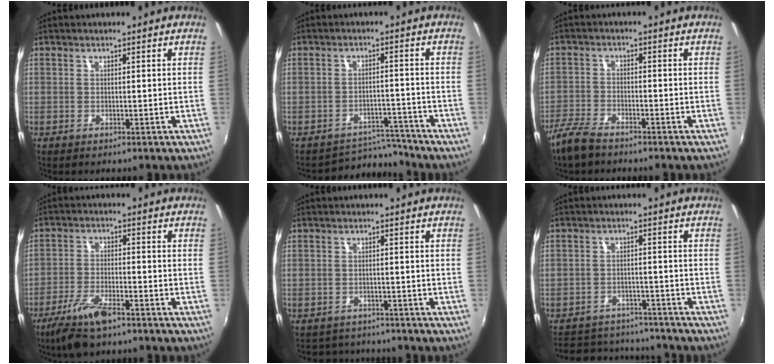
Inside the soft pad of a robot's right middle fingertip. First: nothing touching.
{"total": 7.2, "force": [-7.0, 1.5, -0.6], "torque": [0.003, 0.020, -0.105]}
{"total": 6.0, "force": [-4.9, 1.8, 2.9], "torque": [-0.082, -0.009, -0.100]}
{"total": 8.6, "force": [-6.0, 2.7, 5.6], "torque": [-0.133, -0.013, -0.115]}
{"total": 4.6, "force": [-4.1, 2.1, 0.2], "torque": [-0.013, 0.001, -0.065]}
{"total": 11.6, "force": [-10.0, 5.4, 2.6], "torque": [-0.072, 0.032, -0.133]}